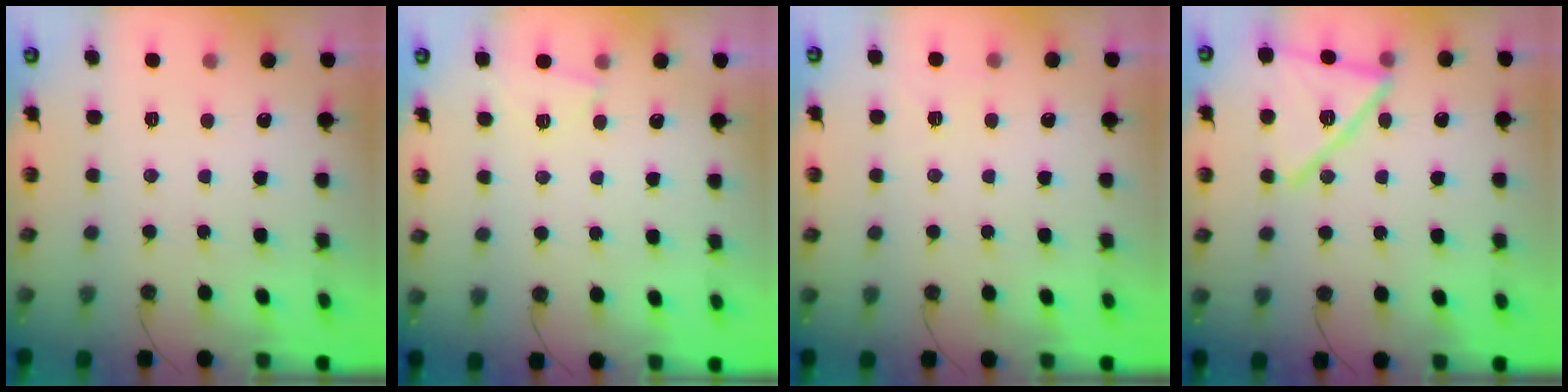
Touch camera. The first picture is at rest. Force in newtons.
{"total": 2.5, "press": 2.5, "slide": 0.4}
{"total": 3.4, "press": 2.1, "slide": 2.6}
{"total": 17.5, "press": 16.4, "slide": 6.1}